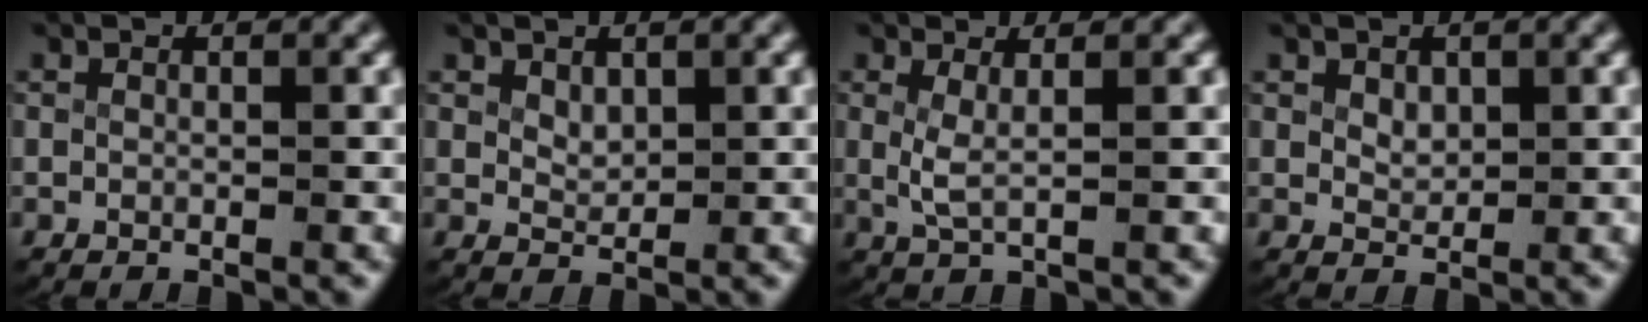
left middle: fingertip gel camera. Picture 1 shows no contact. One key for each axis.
{"total": 1.3, "fx": 1.0, "fy": 0.6, "fz": 0.6, "tx": -0.016, "ty": -0.011, "tz": 0.029}
{"total": 1.9, "fx": 0.4, "fy": 0.5, "fz": 1.8, "tx": -0.052, "ty": -0.015, "tz": 0.017}
{"total": 1.2, "fx": 0.7, "fy": 0.7, "fz": 0.6, "tx": -0.018, "ty": -0.012, "tz": 0.023}